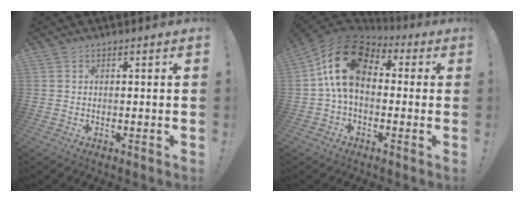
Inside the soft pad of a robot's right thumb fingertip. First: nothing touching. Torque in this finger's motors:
{"motor_torque": [2.37, 2.23, 1.49, -0.25, 0.51]}